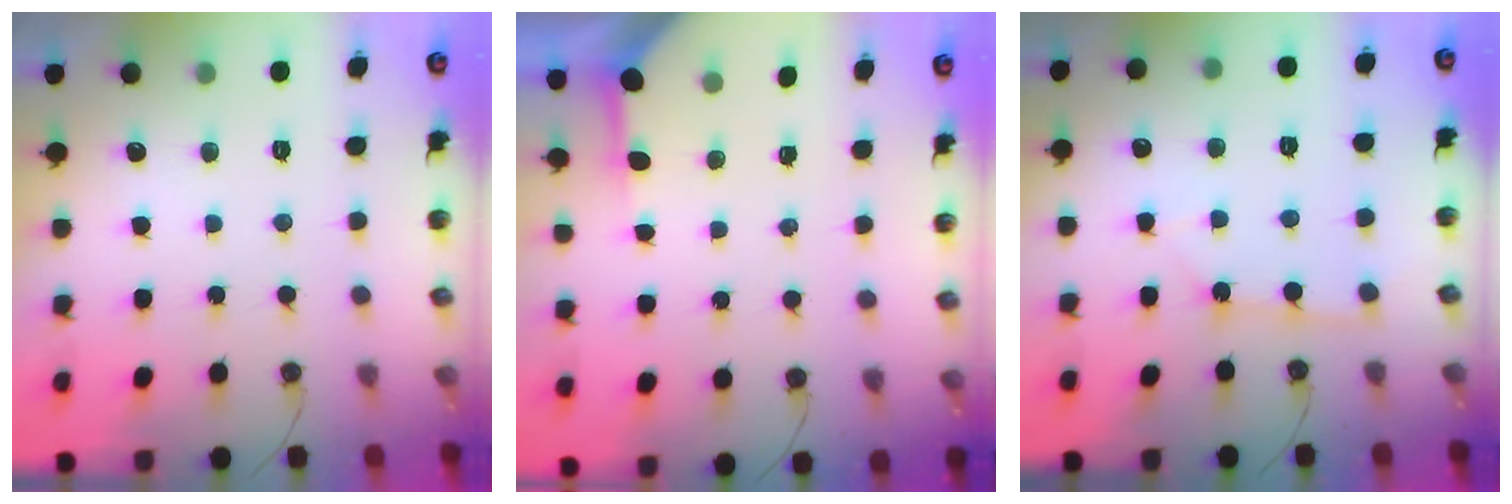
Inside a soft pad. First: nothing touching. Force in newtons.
{"total": 3.4, "press": 3.3, "slide": 0.4}
{"total": 2.5, "press": 2.5, "slide": 0.3}